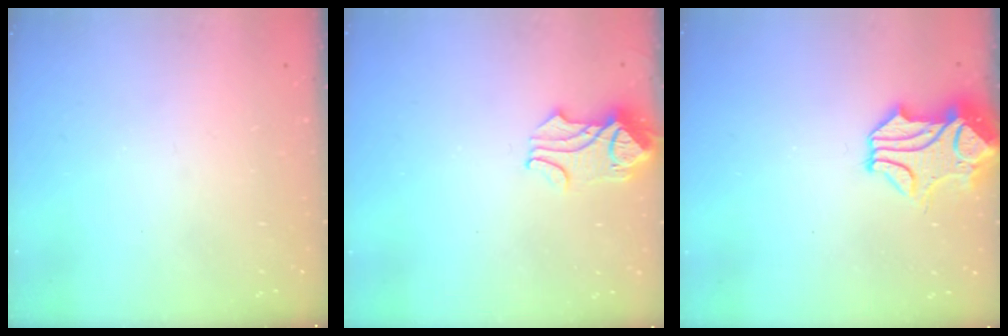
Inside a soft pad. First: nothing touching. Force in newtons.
{"total": 0.9, "press": 0.2, "slide": 0.9}
{"total": 2.1, "press": 1.6, "slide": 1.3}